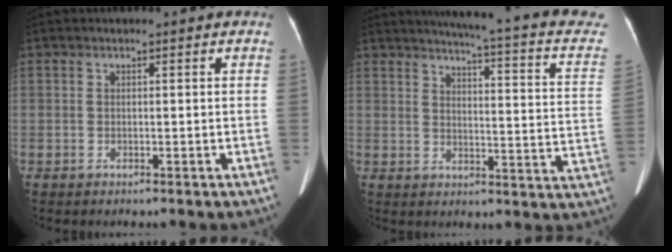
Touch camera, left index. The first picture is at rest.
{"total": 19.0, "force": [15.7, 1.2, 10.5], "torque": [-0.142, -0.048, 0.165]}